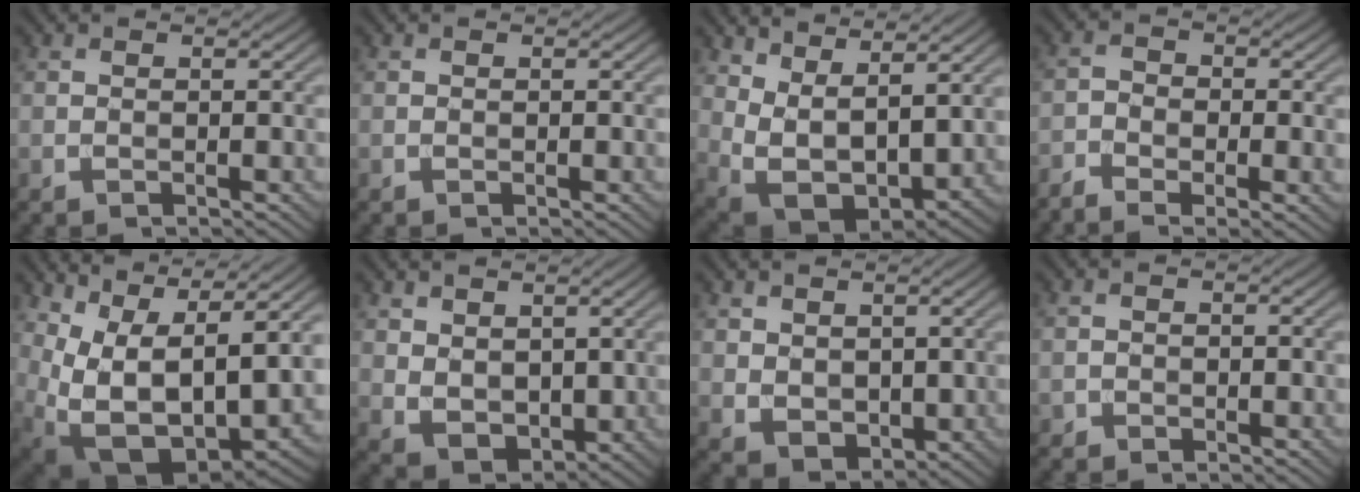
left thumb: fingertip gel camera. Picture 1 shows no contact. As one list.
[{"total": 0.0}, {"total": 11.9, "force": [4.8, 5.7, 9.2], "torque": [-0.200, -0.016, 0.107]}, {"total": 5.3, "force": [-3.3, 2.5, 3.4], "torque": [-0.069, -0.015, -0.061]}, {"total": 16.0, "force": [2.7, 9.7, 12.4], "torque": [-0.223, -0.017, 0.090]}, {"total": 5.5, "force": [2.2, 3.8, 3.4], "torque": [-0.086, -0.016, 0.052]}, {"total": 4.2, "force": [1.5, 3.1, 2.4], "torque": [-0.064, -0.012, 0.038]}, {"total": 0.8, "force": [-0.4, 0.7, 0.1], "torque": [0.000, -0.003, -0.009]}]